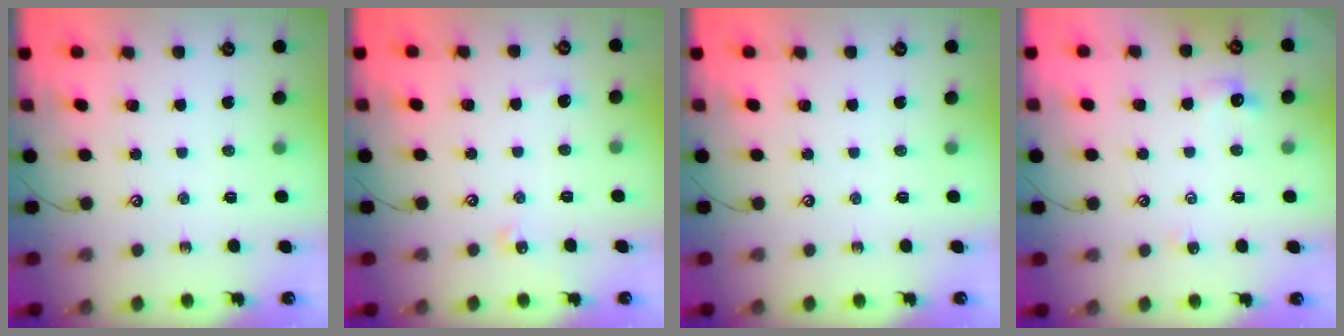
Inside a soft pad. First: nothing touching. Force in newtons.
{"total": 4.8, "press": 4.7, "slide": 0.7}
{"total": 0.0}
{"total": 1.9, "press": 1.8, "slide": 0.6}